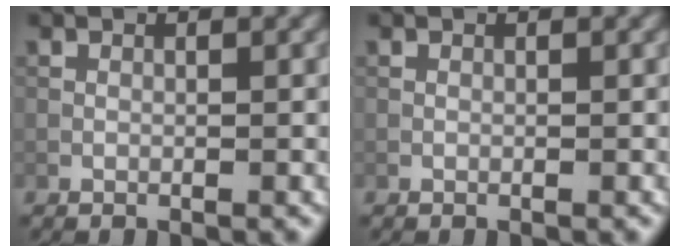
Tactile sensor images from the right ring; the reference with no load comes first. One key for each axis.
{"total": 0.0}